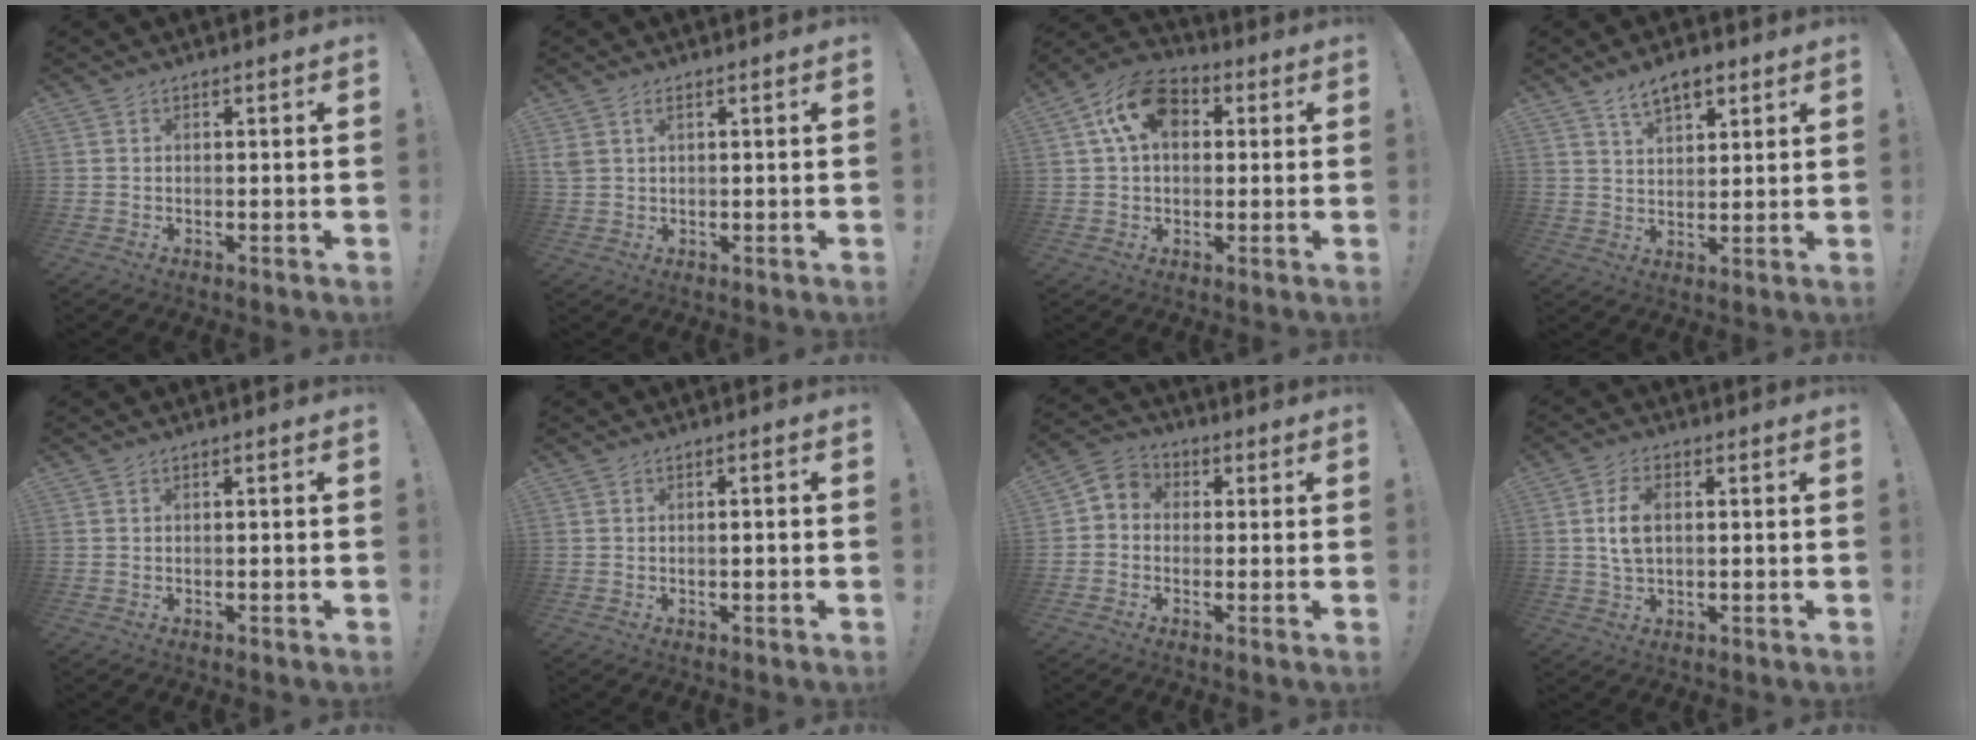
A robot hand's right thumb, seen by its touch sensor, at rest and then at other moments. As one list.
[{"total": 2.5, "force": [1.1, 1.3, 1.8], "torque": [-0.033, 0.002, 0.020]}, {"total": 13.3, "force": [4.5, 8.8, 9.0], "torque": [-0.149, 0.005, 0.088]}, {"total": 7.6, "force": [4.7, 3.8, 4.5], "torque": [-0.071, -0.013, 0.084]}, {"total": 0.7, "force": [-0.5, -0.2, 0.5], "torque": [-0.015, 0.002, -0.007]}, {"total": 1.6, "force": [-0.7, 0.0, 1.5], "torque": [-0.031, 0.005, -0.012]}, {"total": 4.8, "force": [-1.8, 4.1, 1.8], "torque": [-0.040, 0.021, -0.029]}, {"total": 6.1, "force": [1.0, 3.8, 4.7], "torque": [-0.084, 0.001, 0.015]}]